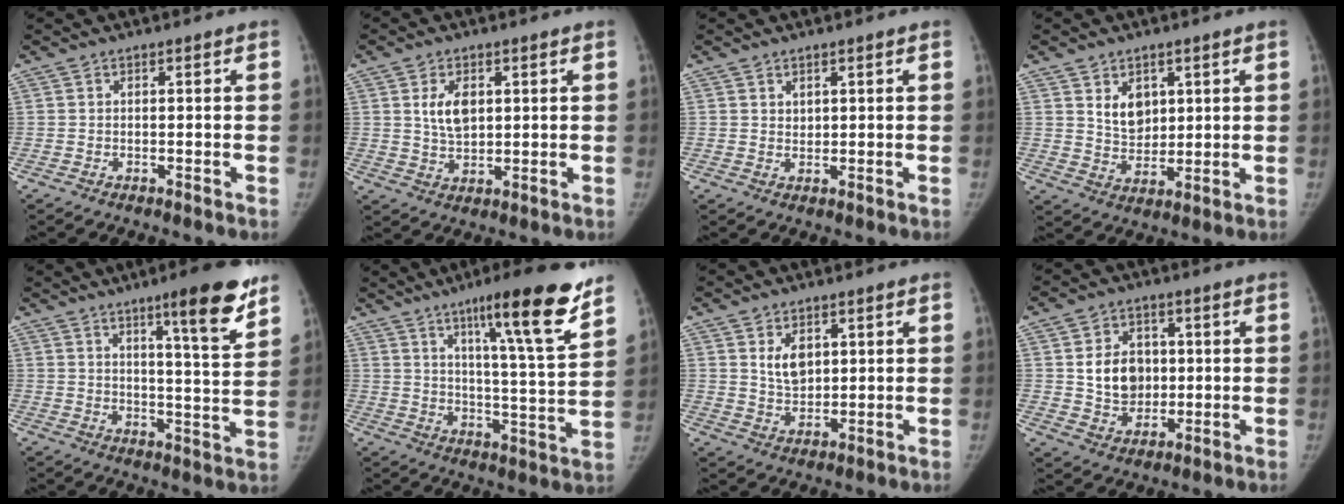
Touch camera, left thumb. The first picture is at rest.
{"total": 5.7, "force": [1.8, 3.4, 4.3], "torque": [-0.062, -0.013, 0.039]}
{"total": 1.4, "force": [1.0, 0.8, 0.5], "torque": [0.003, -0.010, 0.022]}
{"total": 6.2, "force": [2.7, 4.5, 3.4], "torque": [-0.029, -0.026, 0.057]}
{"total": 12.8, "force": [8.3, 1.5, 9.7], "torque": [-0.119, -0.052, 0.121]}
{"total": 18.4, "force": [11.6, 1.6, 14.2], "torque": [-0.188, -0.062, 0.175]}
{"total": 5.3, "force": [2.1, 3.4, 3.5], "torque": [-0.039, -0.021, 0.046]}
{"total": 9.6, "force": [1.3, 7.8, 5.4], "torque": [-0.047, -0.009, 0.029]}